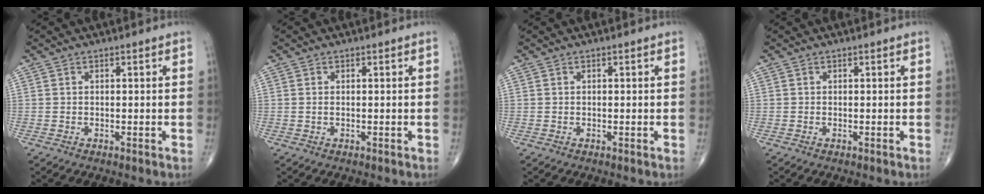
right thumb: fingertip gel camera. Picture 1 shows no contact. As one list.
[{"total": 0.6, "force": [0.1, 0.1, 0.6], "torque": [-0.018, 0.000, 0.005]}, {"total": 0.0}, {"total": 0.0}]